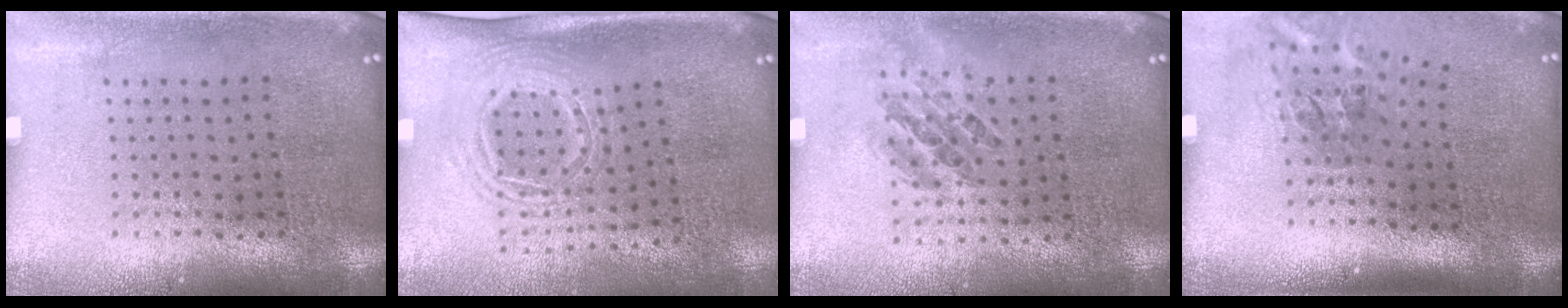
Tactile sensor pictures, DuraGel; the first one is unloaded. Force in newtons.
{"total": 1.6, "press": 1.3, "slide": 1.0}
{"total": 0.9, "press": 0.9, "slide": 0.4}
{"total": 2.3, "press": 1.4, "slide": 1.8}